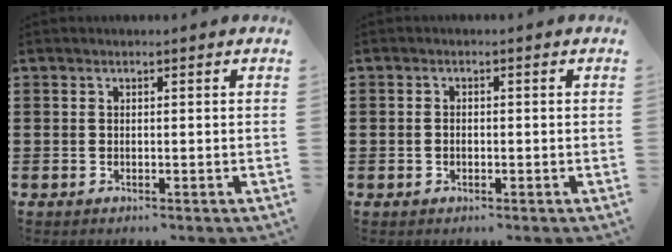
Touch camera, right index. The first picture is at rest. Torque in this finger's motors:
{"motor_torque": [-0.88, 0.60, -0.10, -0.01]}